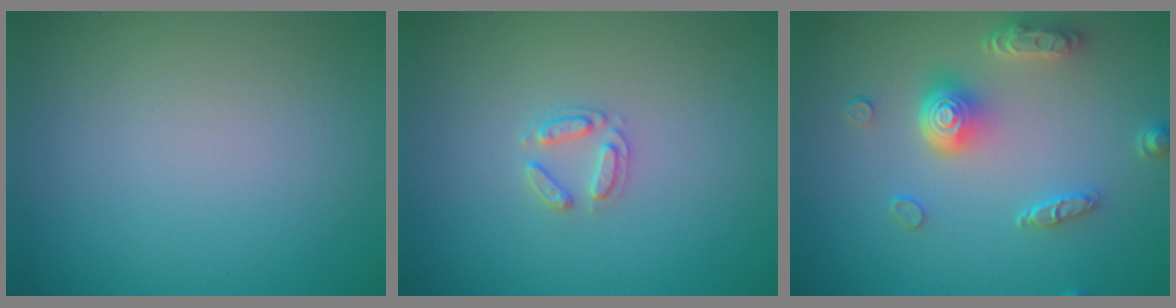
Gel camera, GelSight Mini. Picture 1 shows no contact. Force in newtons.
{"total": 1.7, "press": 1.7, "slide": 0.2}
{"total": 4.9, "press": 3.7, "slide": 3.1}